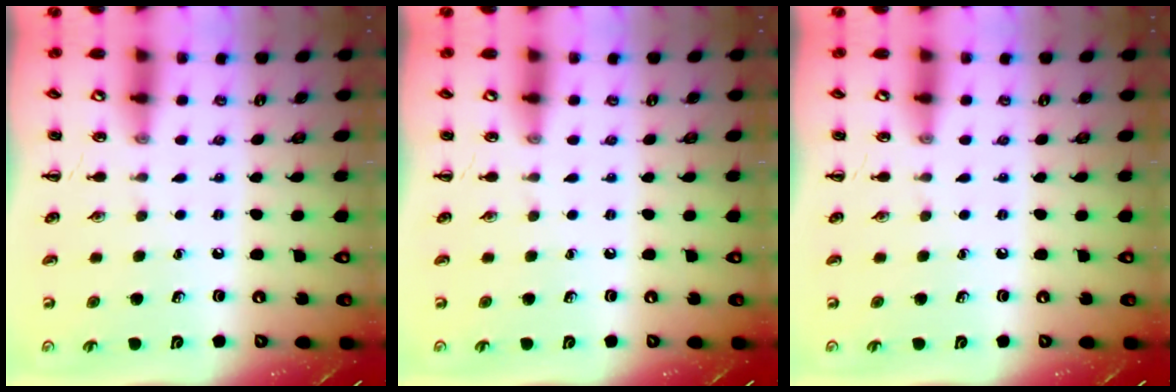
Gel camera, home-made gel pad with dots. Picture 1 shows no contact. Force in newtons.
{"total": 0.0}
{"total": 0.0}